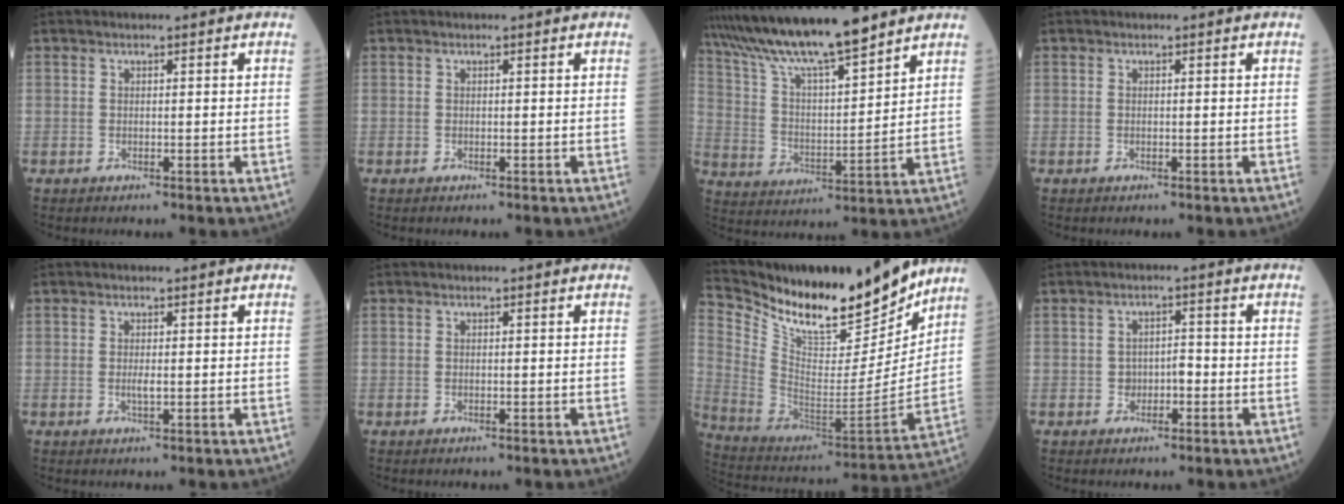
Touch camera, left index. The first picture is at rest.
{"total": 0.0}
{"total": 15.6, "force": [13.1, 1.4, 8.3], "torque": [-0.152, 0.010, 0.242]}
{"total": 0.0}
{"total": 1.0, "force": [0.0, 0.2, 1.0], "torque": [-0.023, -0.003, 0.001]}
{"total": 0.0}
{"total": 23.8, "force": [19.8, 5.6, 11.9], "torque": [-0.224, -0.026, 0.331]}
{"total": 2.2, "force": [-0.7, 1.5, 1.5], "torque": [-0.019, 0.010, -0.011]}